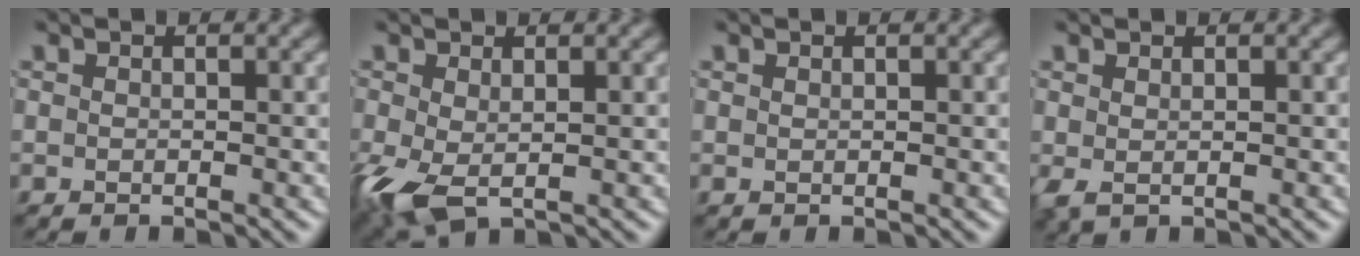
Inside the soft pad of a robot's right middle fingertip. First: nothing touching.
{"total": 4.7, "force": [-0.9, 2.6, 3.8], "torque": [-0.102, -0.011, -0.015]}
{"total": 0.0}
{"total": 1.2, "force": [0.2, 0.6, 1.0], "torque": [-0.026, -0.002, 0.006]}